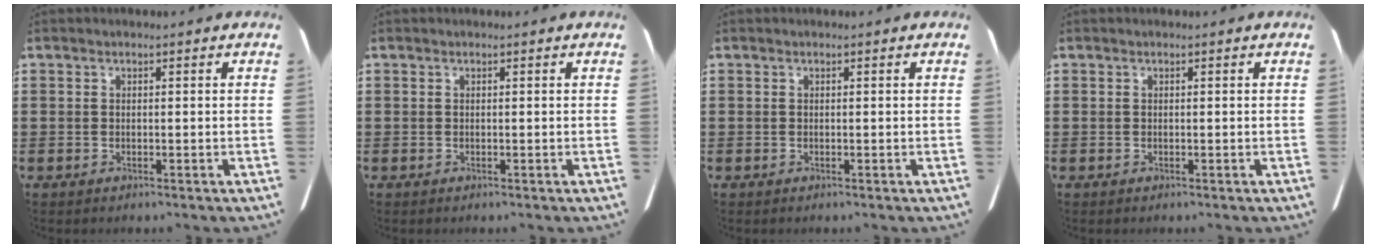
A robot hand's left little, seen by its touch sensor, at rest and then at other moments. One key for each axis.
{"total": 0.0}
{"total": 0.0}
{"total": 0.0}